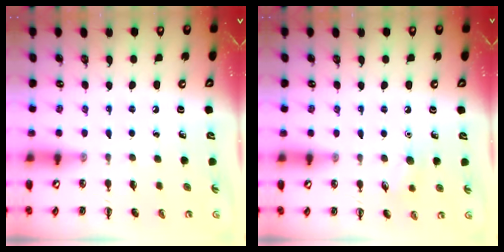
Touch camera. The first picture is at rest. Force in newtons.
{"total": 5.8, "press": 5.7, "slide": 1.3}